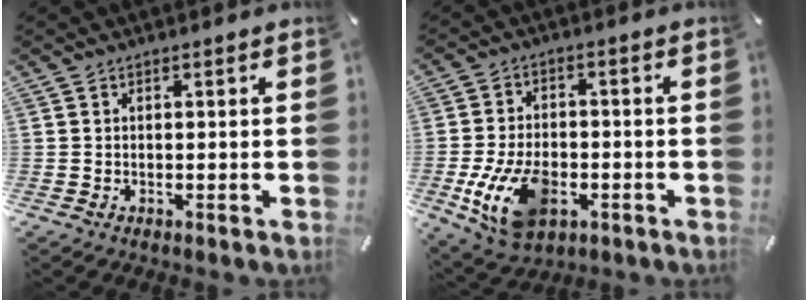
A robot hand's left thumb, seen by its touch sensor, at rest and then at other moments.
{"total": 14.0, "force": [-4.2, 9.0, 9.8], "torque": [-0.192, 0.001, -0.073]}